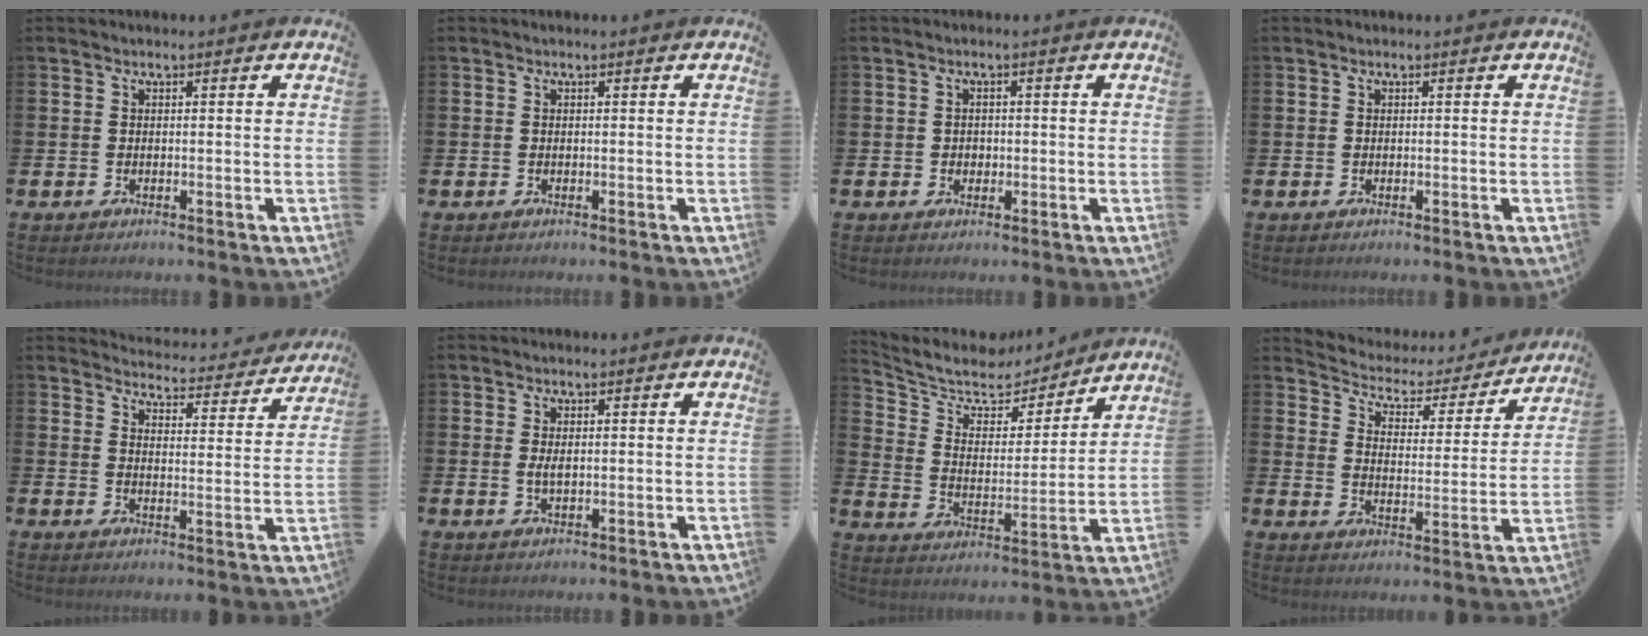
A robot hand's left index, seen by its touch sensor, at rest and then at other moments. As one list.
[{"total": 0.0}, {"total": 1.1, "force": [0.0, 1.1, 0.4], "torque": [0.002, 0.005, -0.004]}, {"total": 0.0}, {"total": 4.0, "force": [3.9, 0.4, 0.4], "torque": [-0.012, -0.040, 0.062]}, {"total": 1.5, "force": [0.1, 0.6, 1.4], "torque": [-0.024, 0.002, 0.000]}, {"total": 7.0, "force": [5.9, 3.3, 1.7], "torque": [-0.077, -0.043, 0.100]}, {"total": 4.4, "force": [3.9, 1.9, 0.8], "torque": [-0.044, -0.031, 0.058]}]